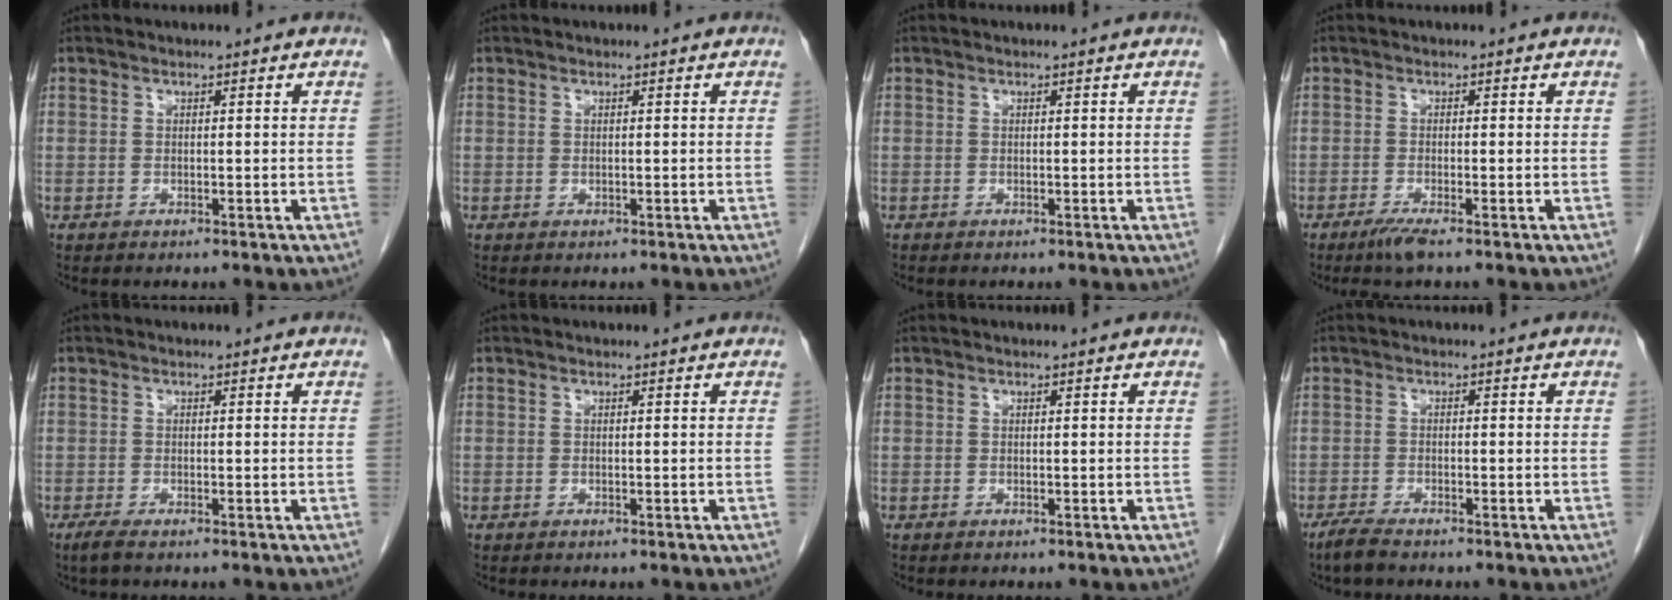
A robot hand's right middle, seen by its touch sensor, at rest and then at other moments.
{"total": 0.0}
{"total": 0.0}
{"total": 2.5, "force": [-1.8, -0.1, 1.8], "torque": [-0.039, -0.007, -0.038]}
{"total": 1.6, "force": [-1.2, 0.1, 1.1], "torque": [-0.031, -0.007, -0.024]}
{"total": 0.0}
{"total": 0.0}
{"total": 3.0, "force": [-2.5, 0.4, 1.6], "torque": [-0.039, -0.007, -0.045]}